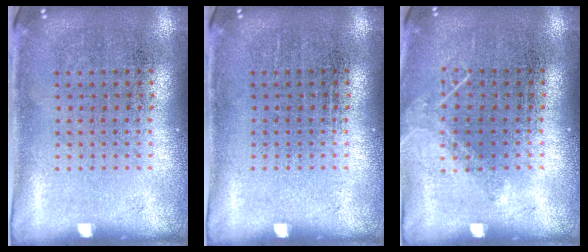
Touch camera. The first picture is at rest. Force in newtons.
{"total": 0.0}
{"total": 1.0, "press": 0.9, "slide": 0.2}